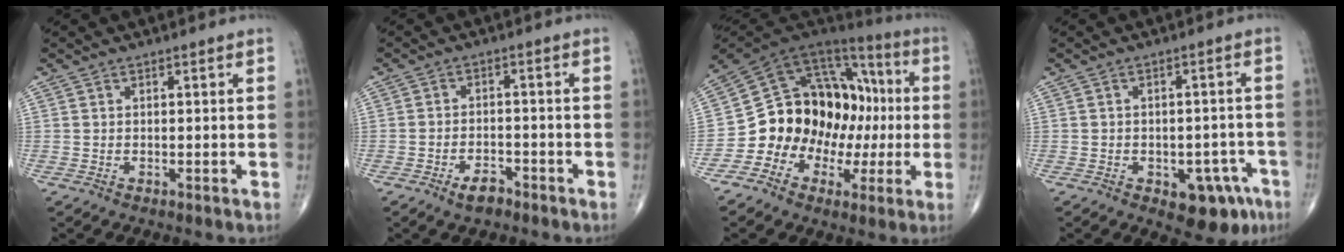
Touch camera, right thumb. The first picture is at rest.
{"total": 4.1, "force": [-2.8, 2.0, 2.2], "torque": [-0.035, 0.016, -0.046]}
{"total": 19.8, "force": [-2.0, 15.5, 12.2], "torque": [-0.133, 0.075, -0.025]}
{"total": 9.4, "force": [-4.8, 5.4, 6.1], "torque": [-0.040, 0.028, -0.055]}